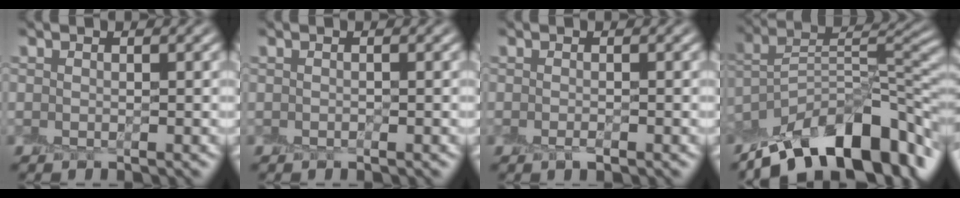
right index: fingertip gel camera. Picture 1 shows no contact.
{"total": 0.0}
{"total": 0.8, "force": [-0.4, 0.0, 0.7], "torque": [-0.012, -0.001, -0.010]}
{"total": 13.1, "force": [-8.8, 4.8, 8.4], "torque": [-0.132, 0.023, -0.161]}